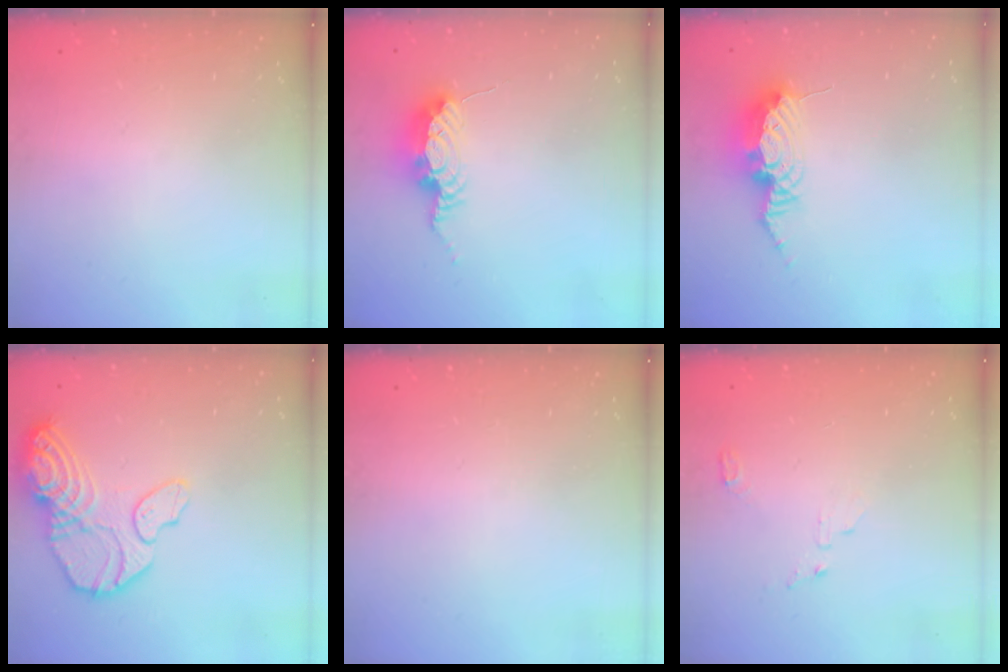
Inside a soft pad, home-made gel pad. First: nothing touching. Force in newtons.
{"total": 8.7, "press": 8.7, "slide": 0.9}
{"total": 11.0, "press": 11.0, "slide": 1.2}
{"total": 16.4, "press": 16.3, "slide": 1.9}
{"total": 0.0}
{"total": 5.6, "press": 5.6, "slide": 0.4}